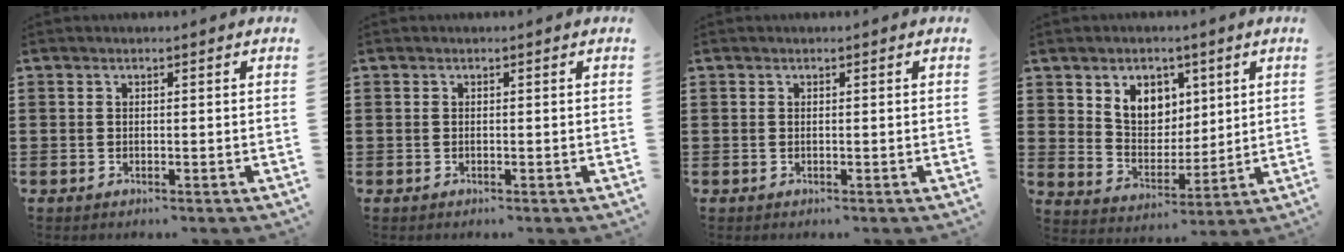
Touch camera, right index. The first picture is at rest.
{"total": 0.0}
{"total": 0.0}
{"total": 6.7, "force": [3.6, 5.1, 2.1], "torque": [-0.063, 0.002, 0.066]}